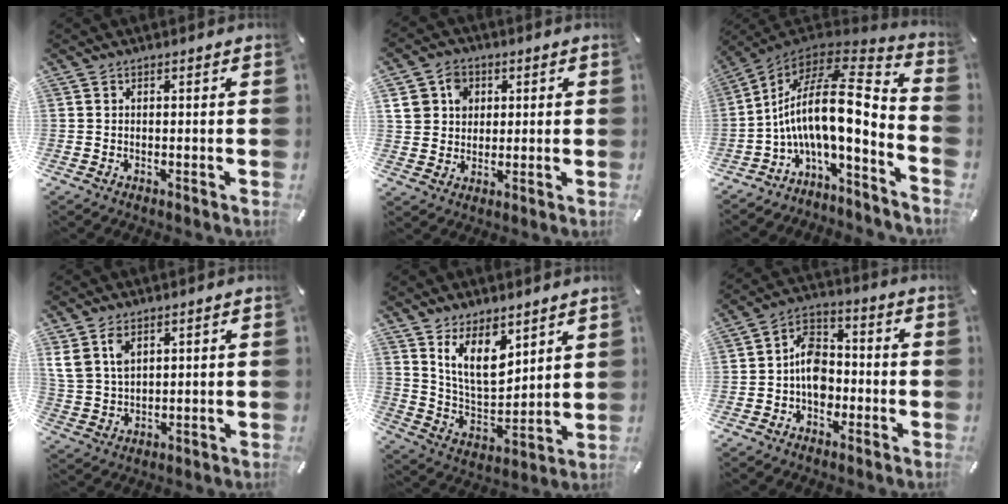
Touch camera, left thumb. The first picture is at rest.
{"total": 8.7, "force": [2.6, 7.8, 2.8], "torque": [-0.047, 0.008, 0.051]}
{"total": 16.6, "force": [0.4, 6.9, 15.1], "torque": [-0.274, -0.042, 0.000]}
{"total": 7.0, "force": [3.7, 4.5, 3.8], "torque": [-0.099, -0.003, 0.070]}
{"total": 13.0, "force": [8.5, 6.8, 7.1], "torque": [-0.156, -0.051, 0.161]}
{"total": 8.6, "force": [-1.8, 6.8, 5.0], "torque": [-0.095, 0.022, -0.030]}